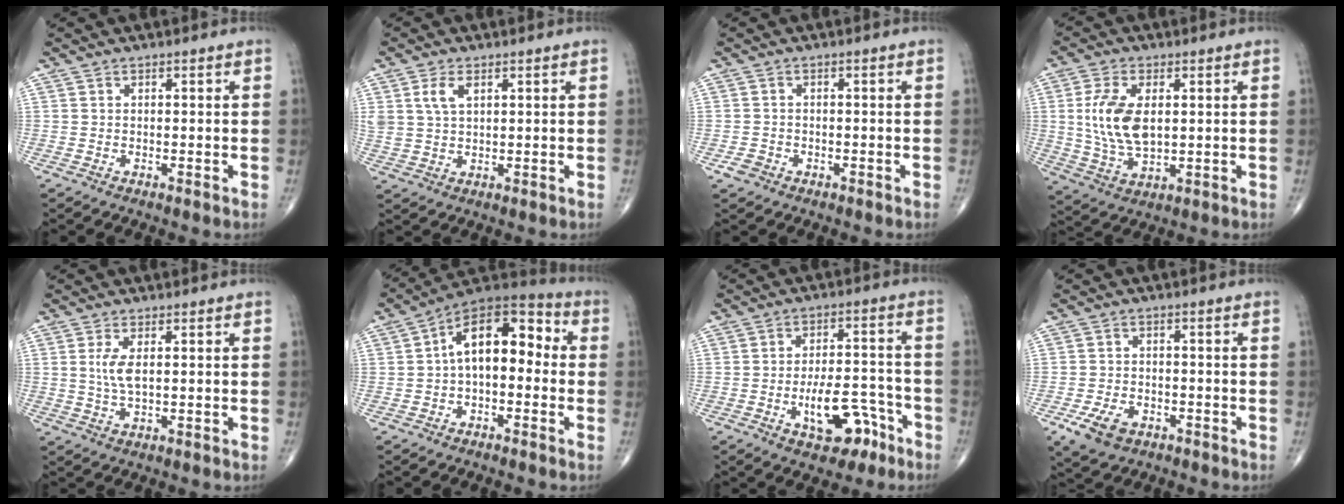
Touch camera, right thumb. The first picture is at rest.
{"total": 4.8, "force": [2.0, 2.7, 3.4], "torque": [-0.069, -0.004, 0.045]}
{"total": 3.2, "force": [-1.6, 2.5, 1.3], "torque": [-0.019, 0.007, -0.023]}
{"total": 11.3, "force": [1.4, 6.2, 9.4], "torque": [-0.187, -0.010, 0.033]}
{"total": 4.1, "force": [0.7, 1.5, 3.7], "torque": [-0.085, -0.004, 0.018]}
{"total": 14.1, "force": [0.4, 8.0, 11.6], "torque": [-0.145, 0.050, -0.011]}
{"total": 10.9, "force": [-5.3, 5.4, 7.9], "torque": [-0.100, 0.046, -0.074]}
{"total": 6.3, "force": [-3.3, 3.9, 3.6], "torque": [-0.066, 0.010, -0.054]}